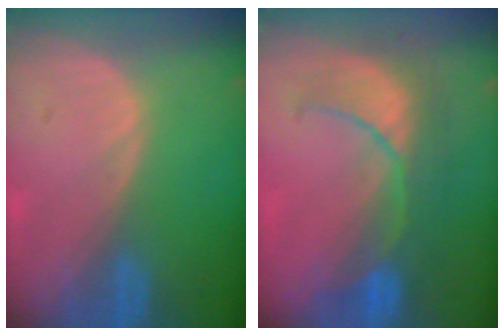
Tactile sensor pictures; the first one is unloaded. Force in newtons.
{"total": 8.1, "press": 8.1, "slide": 0.7}